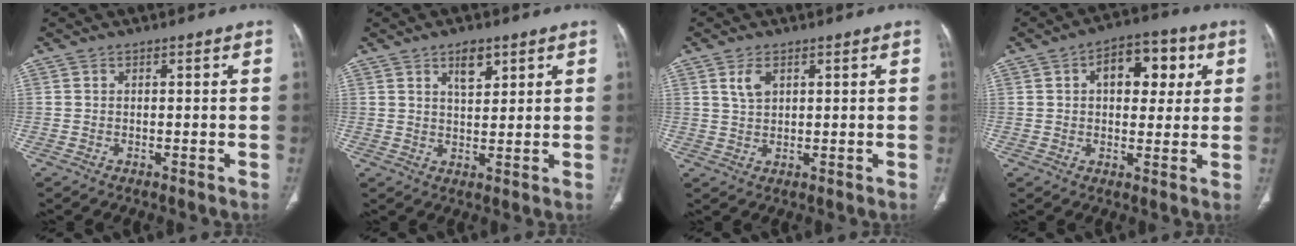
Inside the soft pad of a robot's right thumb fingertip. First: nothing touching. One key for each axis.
{"total": 4.9, "fx": 2.8, "fy": 2.2, "fz": 3.3, "tx": -0.042, "ty": -0.018, "tz": 0.048}
{"total": 3.5, "fx": 1.6, "fy": 2.0, "fz": 2.4, "tx": -0.044, "ty": -0.006, "tz": 0.037}
{"total": 11.1, "fx": 3.3, "fy": 6.6, "fz": 8.3, "tx": -0.076, "ty": 0.010, "tz": 0.043}